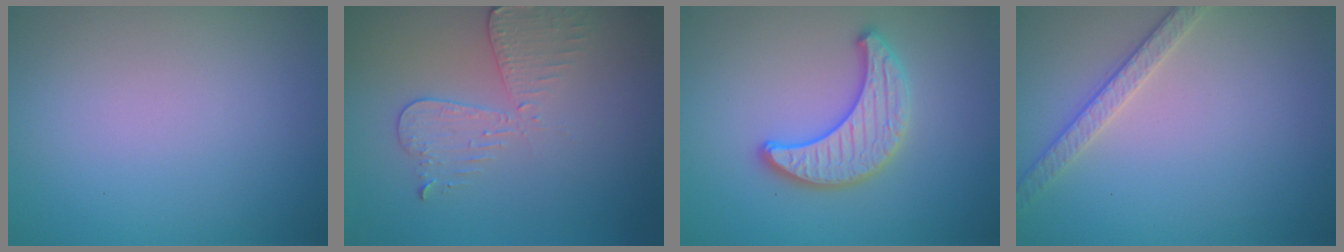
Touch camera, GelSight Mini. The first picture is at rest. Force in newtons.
{"total": 3.0, "press": 2.7, "slide": 1.2}
{"total": 3.4, "press": 3.4, "slide": 0.1}
{"total": 2.7, "press": 2.6, "slide": 0.6}